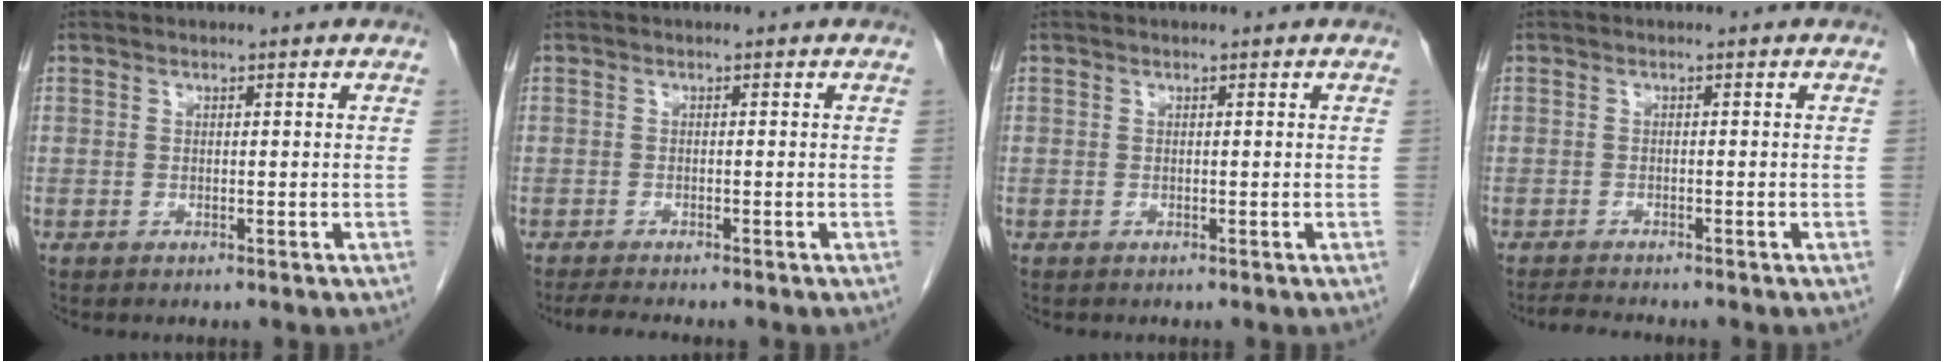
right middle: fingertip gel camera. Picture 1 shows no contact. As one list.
[{"total": 3.3, "force": [-3.0, 0.1, 1.5], "torque": [-0.029, -0.012, -0.047]}, {"total": 0.0}, {"total": 2.5, "force": [-2.4, -0.2, 0.7], "torque": [-0.020, -0.014, -0.040]}]